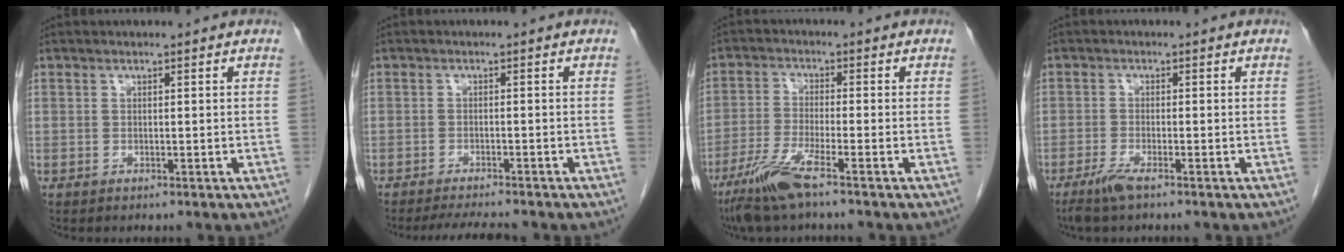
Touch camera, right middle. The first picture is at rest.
{"total": 5.6, "force": [-5.1, 0.3, 2.3], "torque": [-0.036, -0.017, -0.079]}
{"total": 7.0, "force": [-4.8, 0.0, 5.0], "torque": [-0.108, -0.021, -0.098]}
{"total": 2.9, "force": [-2.2, 0.2, 1.8], "torque": [-0.045, -0.005, -0.045]}